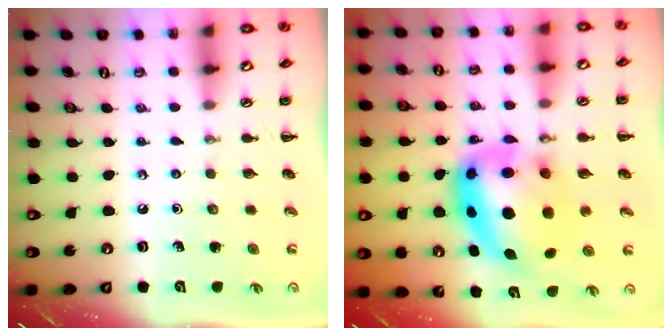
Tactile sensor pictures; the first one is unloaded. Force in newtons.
{"total": 14.2, "press": 13.7, "slide": 3.5}